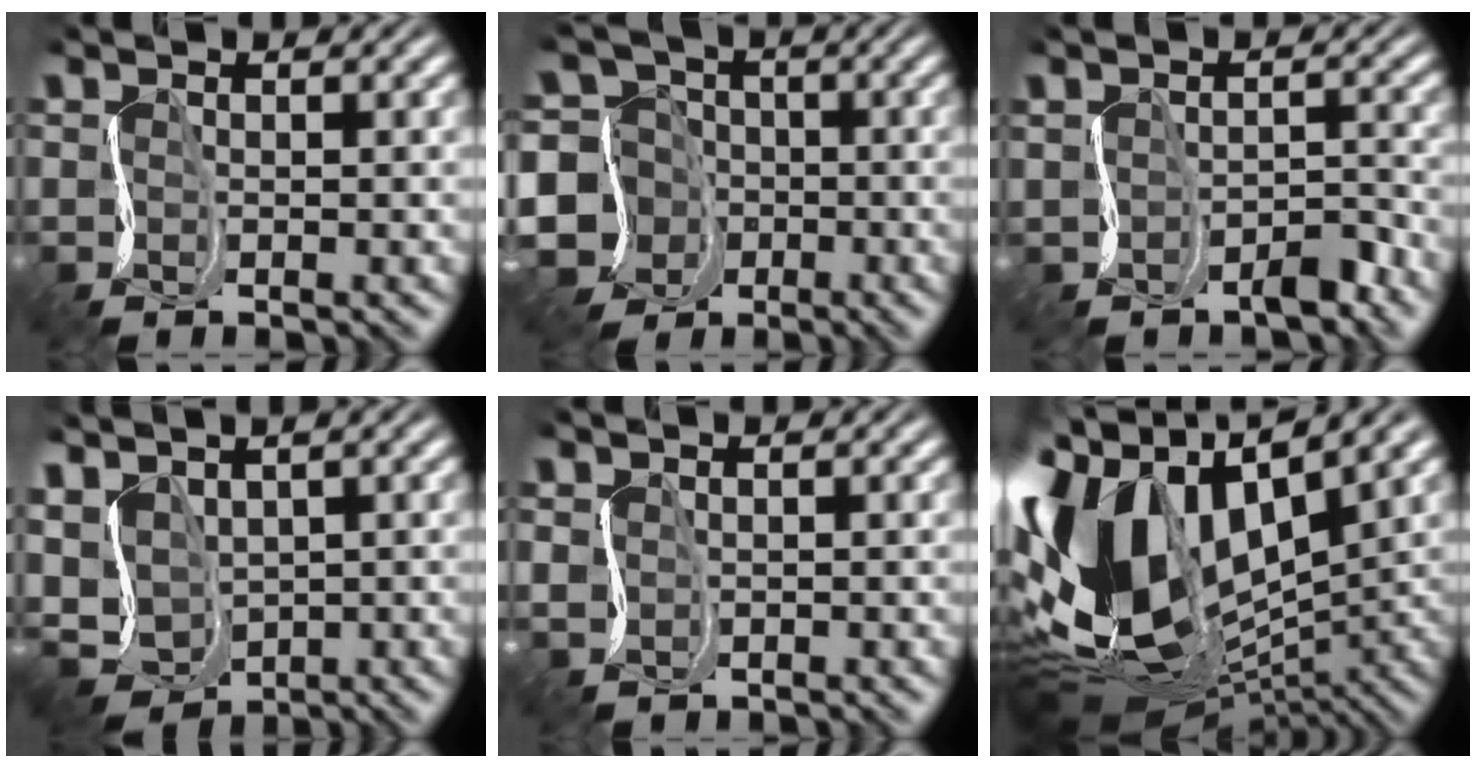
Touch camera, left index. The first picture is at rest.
{"total": 12.4, "force": [-4.5, 11.2, 3.1], "torque": [-0.099, 0.005, -0.105]}
{"total": 3.1, "force": [-1.9, 1.3, 2.1], "torque": [-0.029, -0.004, -0.032]}
{"total": 7.4, "force": [0.8, 4.8, 5.6], "torque": [-0.123, -0.003, 0.020]}
{"total": 0.8, "force": [0.0, 0.7, 0.4], "torque": [-0.011, -0.003, -0.001]}
{"total": 15.9, "force": [-0.1, 9.8, 12.5], "torque": [-0.282, 0.012, -0.010]}